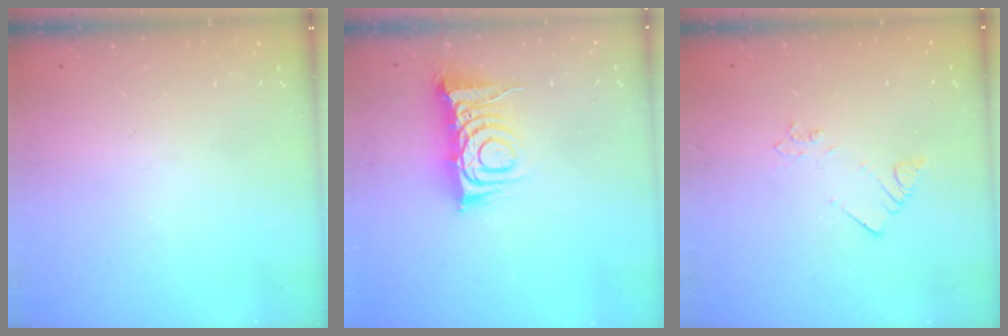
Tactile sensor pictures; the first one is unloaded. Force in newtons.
{"total": 9.8, "press": 9.8, "slide": 1.1}
{"total": 2.1, "press": 2.1, "slide": 0.4}